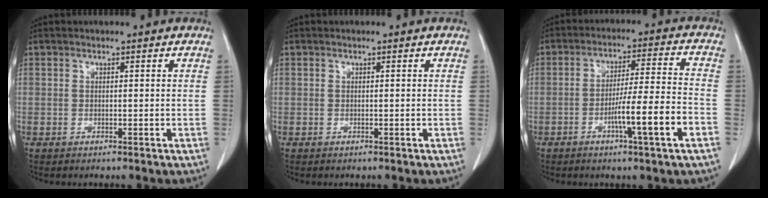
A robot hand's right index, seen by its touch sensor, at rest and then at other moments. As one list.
[{"total": 0.0}, {"total": 10.3, "force": [-4.1, -0.7, 9.4], "torque": [-0.155, -0.002, -0.070]}]